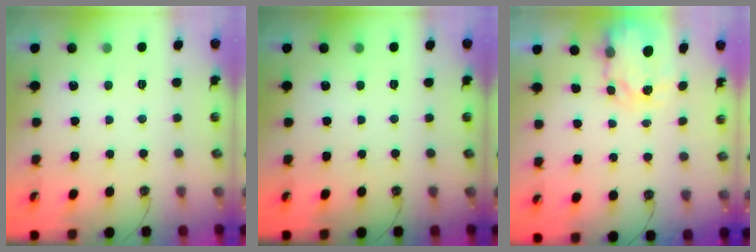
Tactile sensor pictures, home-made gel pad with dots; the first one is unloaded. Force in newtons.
{"total": 0.0}
{"total": 3.9, "press": 3.9, "slide": 0.0}